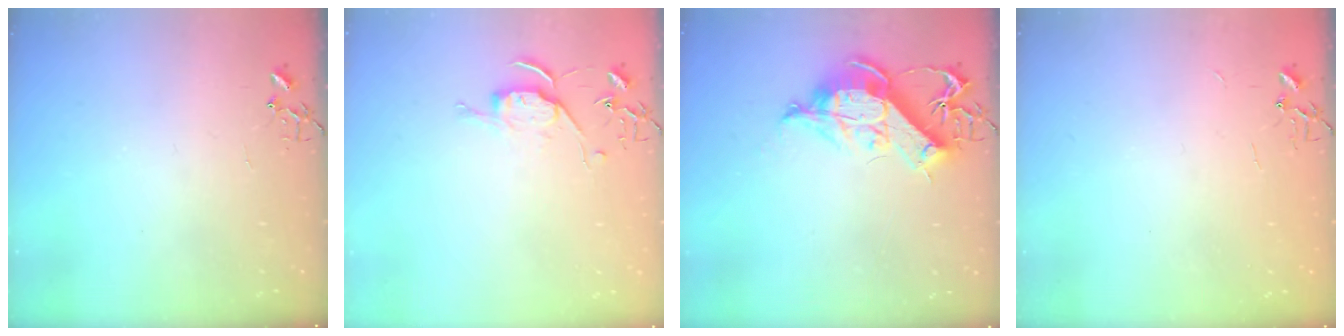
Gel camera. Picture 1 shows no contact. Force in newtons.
{"total": 6.6, "press": 6.5, "slide": 0.7}
{"total": 15.8, "press": 15.7, "slide": 1.6}
{"total": 1.9, "press": 1.9, "slide": 0.3}